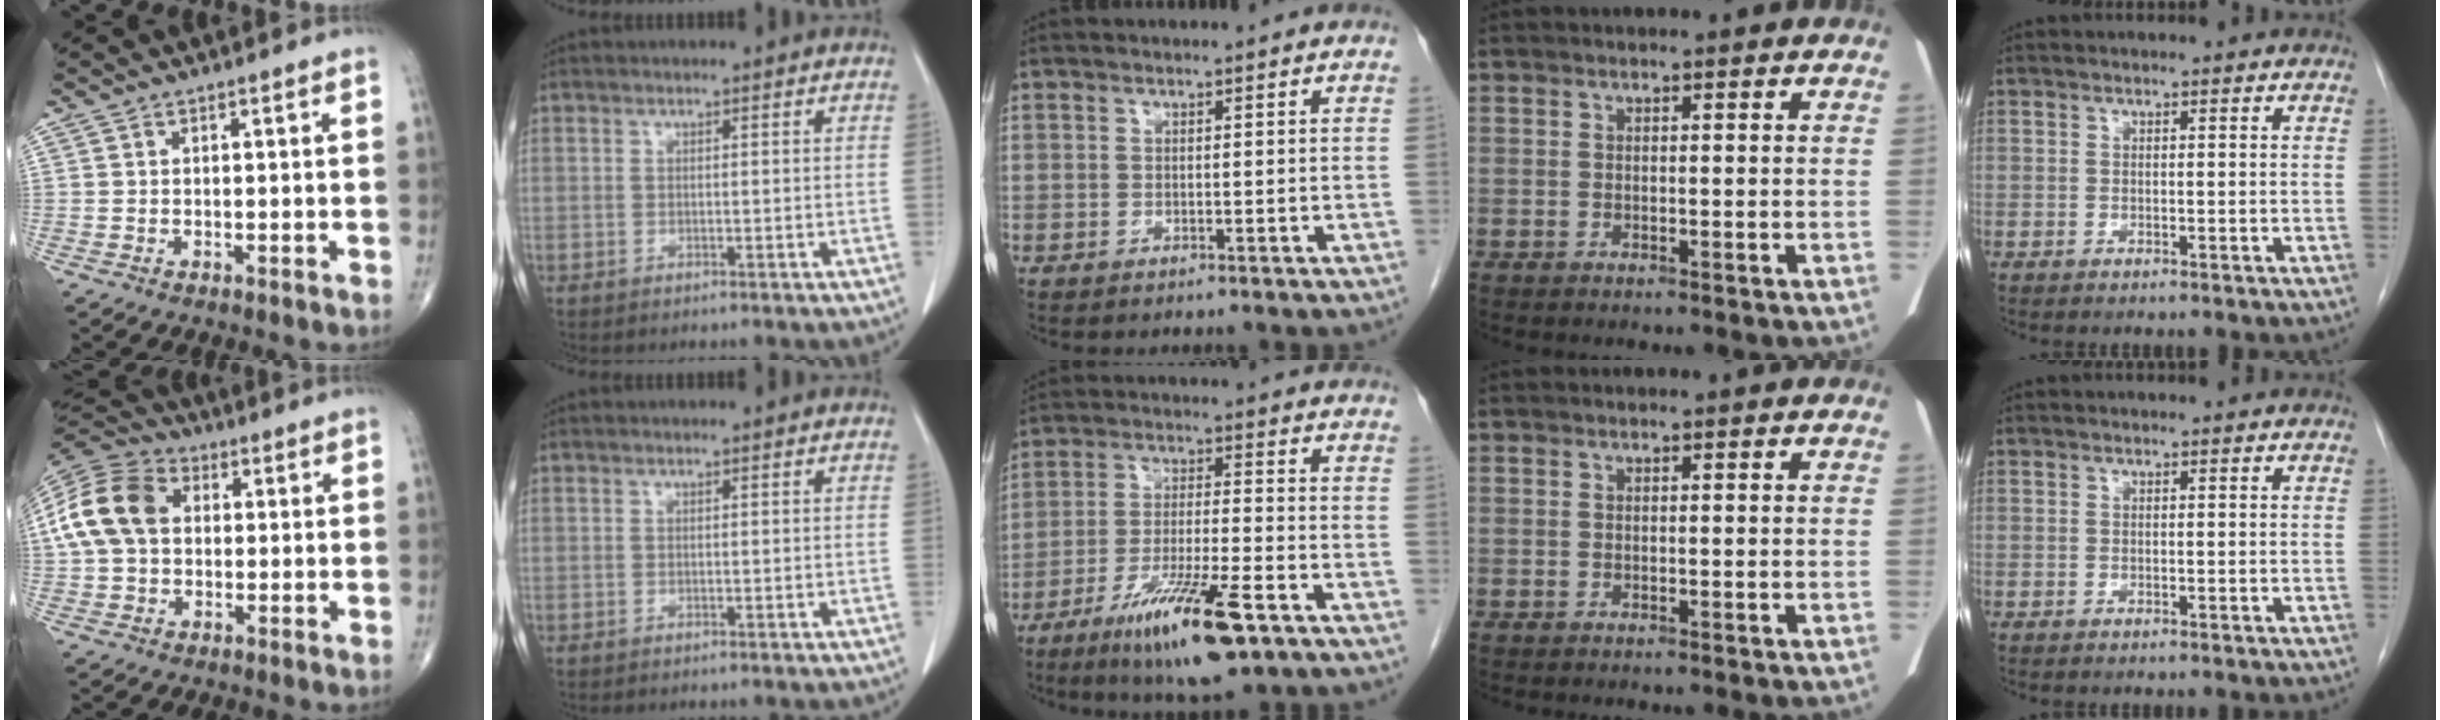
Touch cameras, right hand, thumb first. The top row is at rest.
{"thumb": {"total": 14.0, "force": [1.7, 10.3, 9.4], "torque": [-0.179, 0.030, 0.022]}, "middle": {"total": 13.6, "force": [-7.8, 1.6, 11.0], "torque": [-0.202, -0.029, -0.130]}}